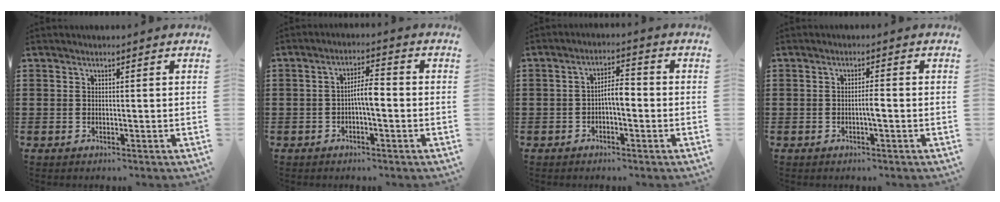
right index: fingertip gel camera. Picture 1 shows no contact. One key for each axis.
{"total": 4.1, "fx": -0.8, "fy": 1.0, "fz": 3.9, "tx": -0.078, "ty": 0.005, "tz": -0.020}
{"total": 3.7, "fx": -1.0, "fy": 1.2, "fz": 3.3, "tx": -0.061, "ty": 0.010, "tz": -0.023}
{"total": 1.9, "fx": -0.6, "fy": 0.1, "fz": 1.9, "tx": -0.033, "ty": 0.002, "tz": -0.011}